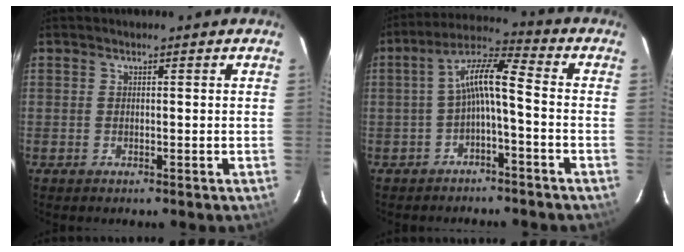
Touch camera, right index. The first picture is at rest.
{"total": 7.3, "force": [-1.9, 1.2, 6.9], "torque": [-0.154, 0.022, -0.035]}